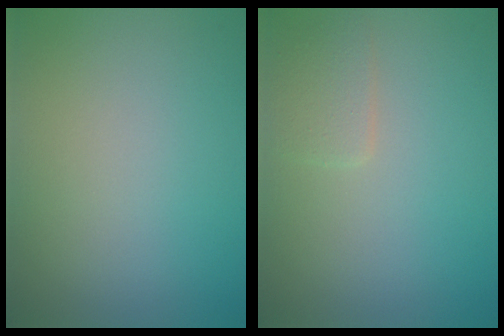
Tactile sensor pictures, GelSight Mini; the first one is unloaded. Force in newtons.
{"total": 1.6, "press": 1.5, "slide": 0.2}